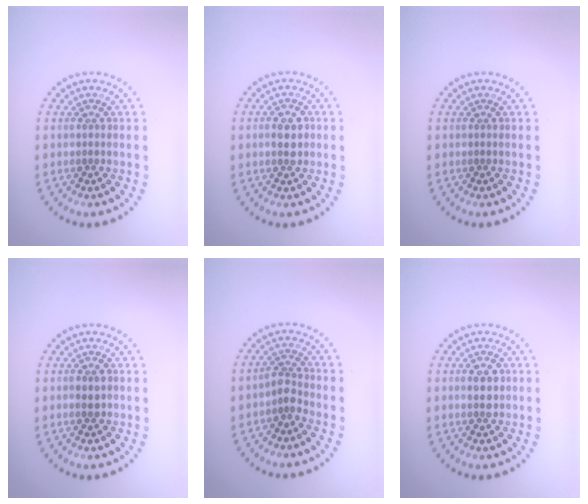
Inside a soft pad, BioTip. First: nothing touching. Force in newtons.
{"total": 2.1, "press": 2.1, "slide": 0.1}
{"total": 0.0}
{"total": 1.2, "press": 1.1, "slide": 0.1}
{"total": 1.9, "press": 1.4, "slide": 1.3}
{"total": 2.4, "press": 2.4, "slide": 0.0}